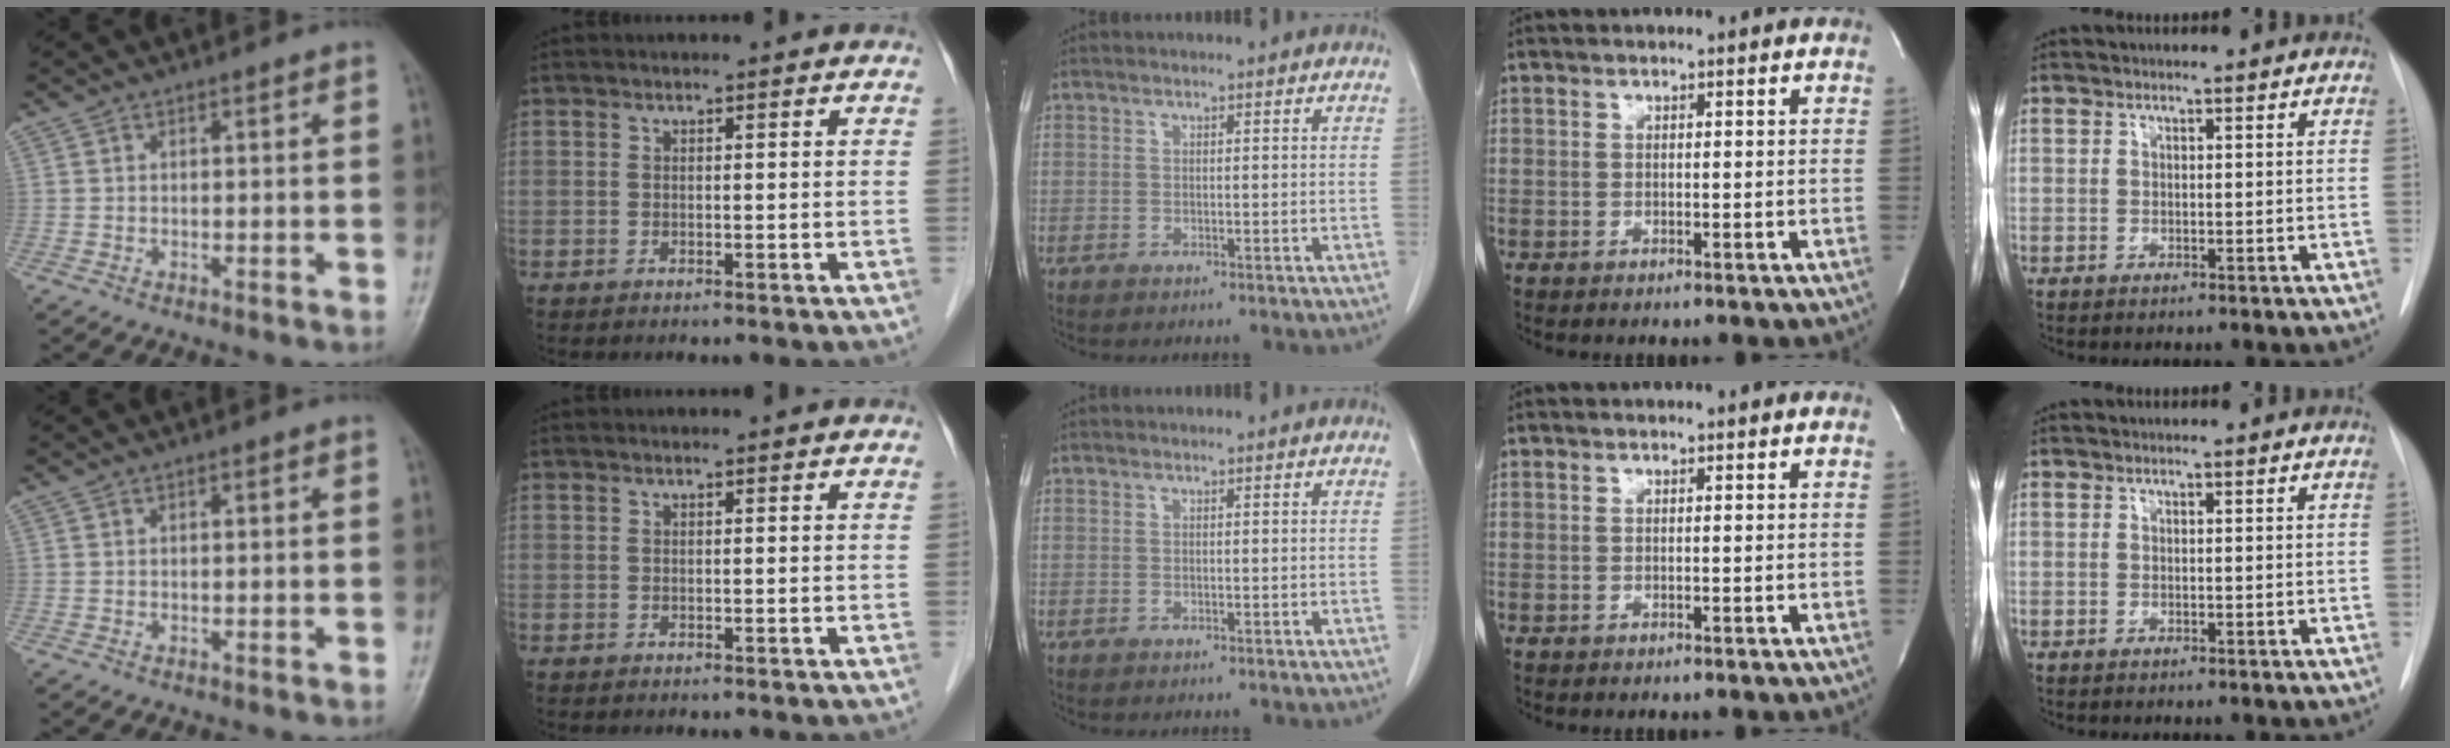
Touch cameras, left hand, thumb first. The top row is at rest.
{}